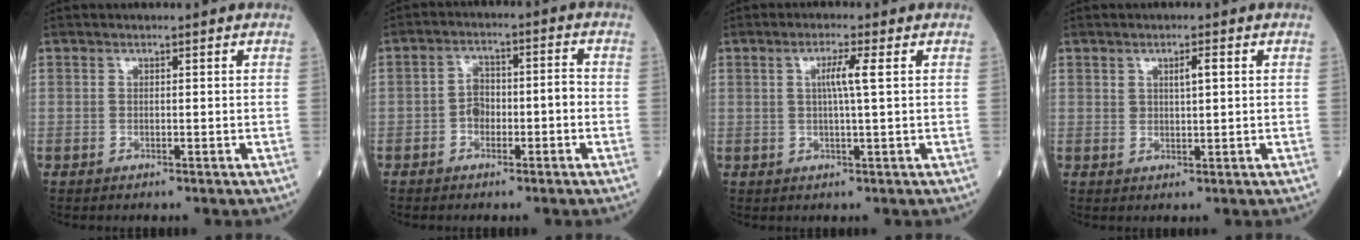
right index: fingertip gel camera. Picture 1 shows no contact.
{"total": 4.6, "force": [-1.5, 2.6, 3.5], "torque": [-0.061, 0.027, -0.026]}
{"total": 3.8, "force": [0.9, -0.4, 3.7], "torque": [-0.066, 0.002, 0.015]}
{"total": 2.5, "force": [1.0, 0.7, 2.2], "torque": [-0.038, -0.001, 0.019]}